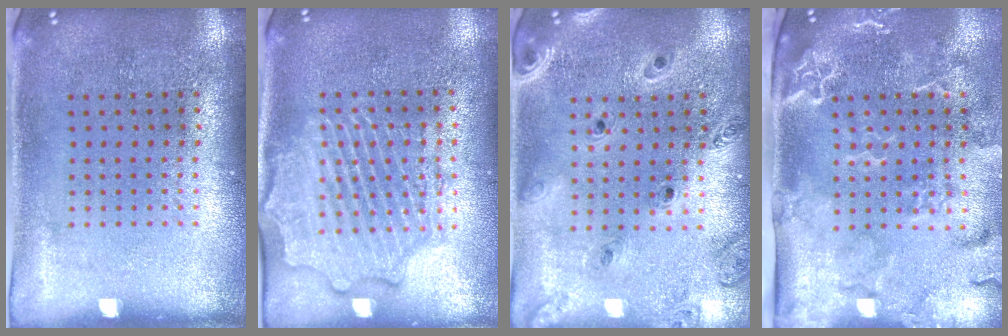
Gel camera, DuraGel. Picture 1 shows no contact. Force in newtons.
{"total": 2.3, "press": 2.2, "slide": 0.5}
{"total": 1.4, "press": 1.4, "slide": 0.1}
{"total": 2.9, "press": 2.4, "slide": 1.7}